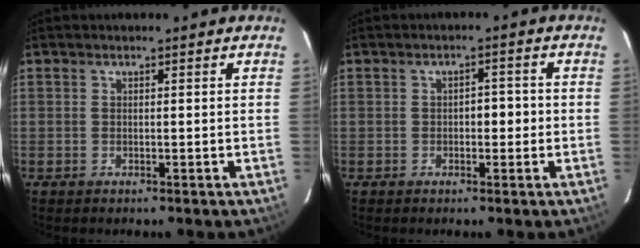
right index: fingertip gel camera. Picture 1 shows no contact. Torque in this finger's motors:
{"motor_torque": [0.33, -0.06, 0.04, 0.03]}